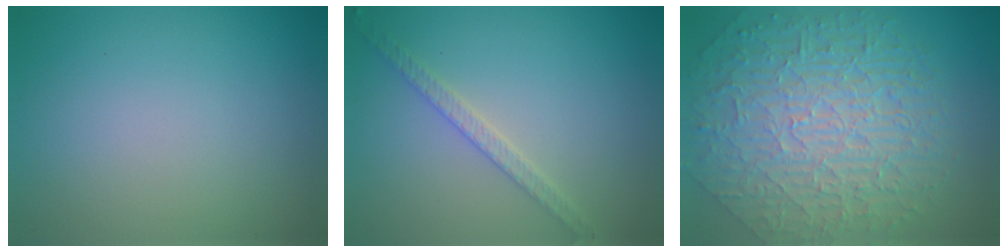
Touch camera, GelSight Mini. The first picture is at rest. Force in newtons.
{"total": 2.1, "press": 2.0, "slide": 0.6}
{"total": 10.2, "press": 6.6, "slide": 7.7}